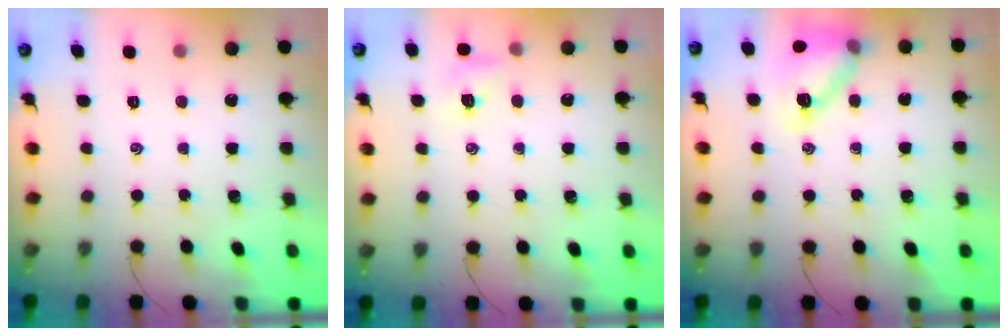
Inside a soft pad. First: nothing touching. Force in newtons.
{"total": 6.1, "press": 5.9, "slide": 1.6}
{"total": 14.2, "press": 14.1, "slide": 1.6}